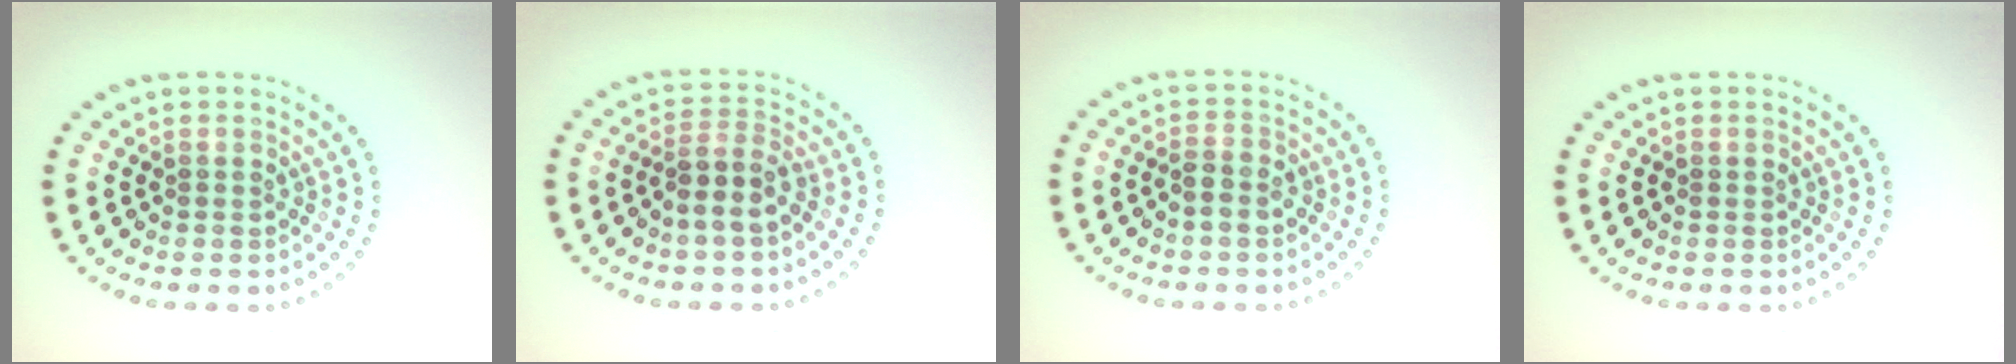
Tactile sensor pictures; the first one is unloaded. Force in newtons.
{"total": 2.6, "press": 2.2, "slide": 1.4}
{"total": 1.7, "press": 1.6, "slide": 0.6}
{"total": 0.0}